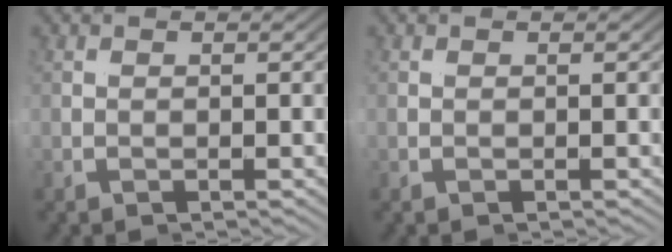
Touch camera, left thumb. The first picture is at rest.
{"total": 0.0}